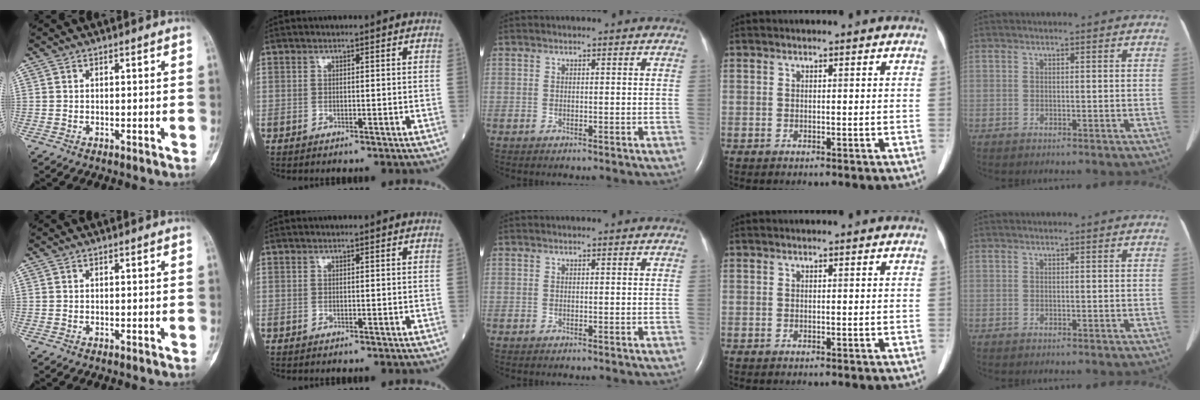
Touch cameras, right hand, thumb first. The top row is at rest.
{}